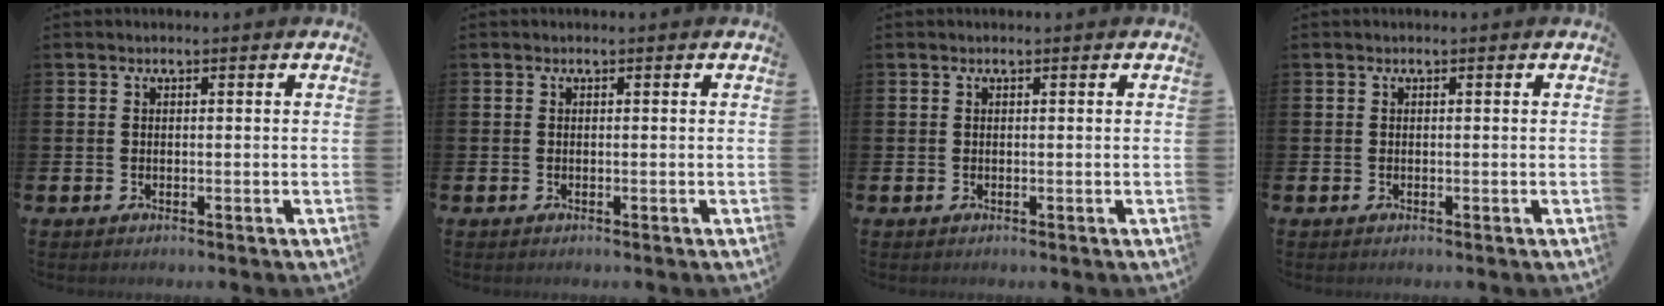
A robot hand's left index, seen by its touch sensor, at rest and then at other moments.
{"total": 0.0}
{"total": 0.0}
{"total": 0.0}